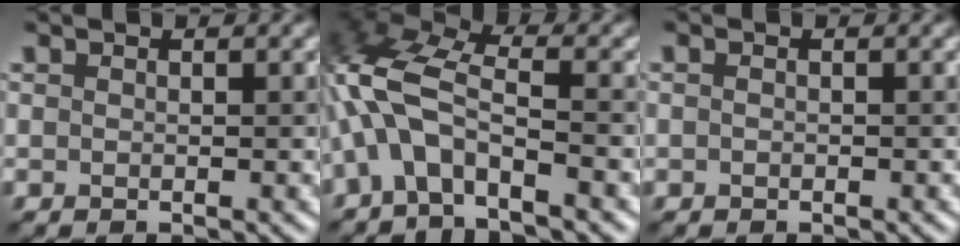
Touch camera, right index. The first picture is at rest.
{"total": 5.9, "force": [-2.3, 2.4, 4.8], "torque": [-0.115, 0.015, -0.051]}
{"total": 0.0}